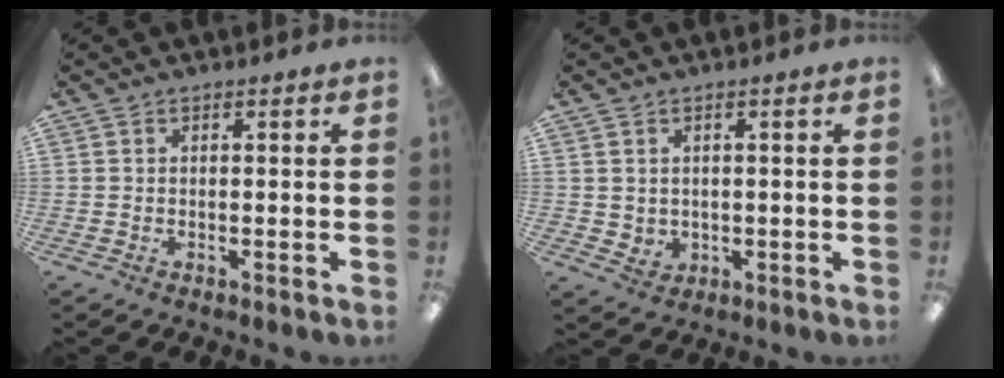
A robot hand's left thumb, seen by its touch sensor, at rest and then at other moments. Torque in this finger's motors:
{"motor_torque": [-0.12, 0.18, 0.25, -0.34, 0.02]}